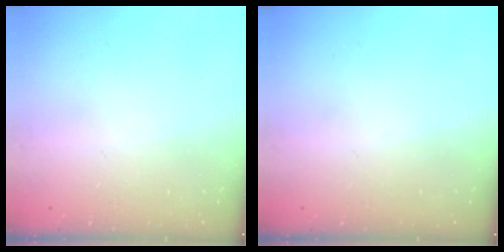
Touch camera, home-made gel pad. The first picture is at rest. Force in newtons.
{"total": 0.0}